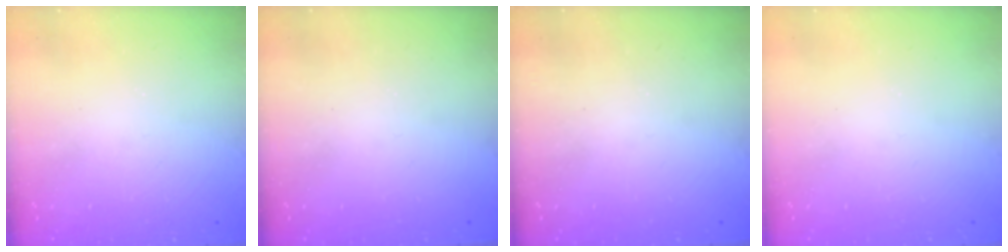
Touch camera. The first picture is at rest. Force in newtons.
{"total": 0.0}
{"total": 0.0}
{"total": 0.0}